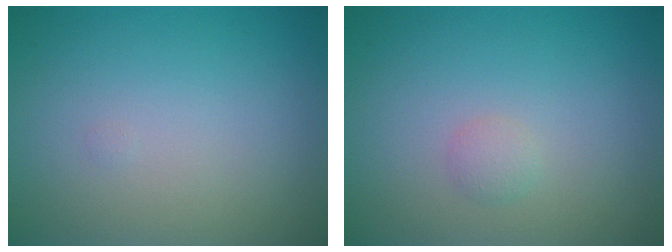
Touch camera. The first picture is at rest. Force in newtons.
{"total": 0.9, "press": 0.9, "slide": 0.0}